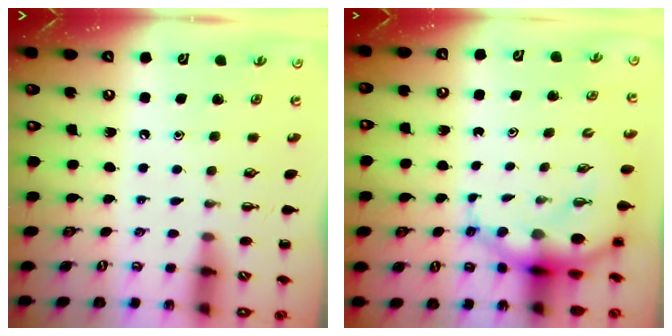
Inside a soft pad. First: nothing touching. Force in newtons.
{"total": 6.8, "press": 6.6, "slide": 1.7}